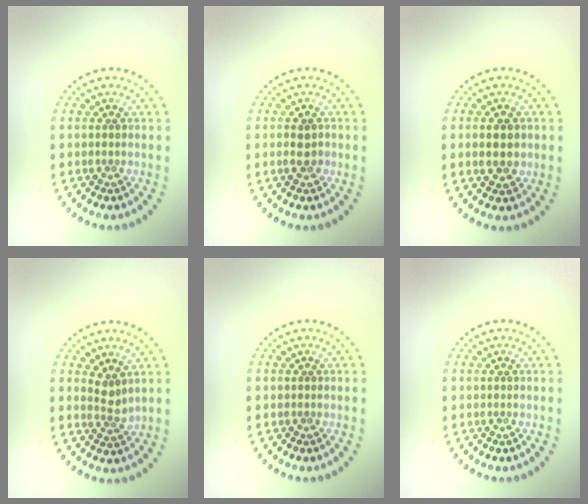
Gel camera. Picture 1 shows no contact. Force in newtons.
{"total": 1.6, "press": 1.6, "slide": 0.3}
{"total": 2.7, "press": 2.7, "slide": 0.2}
{"total": 1.8, "press": 1.4, "slide": 1.1}
{"total": 0.0}
{"total": 0.0}